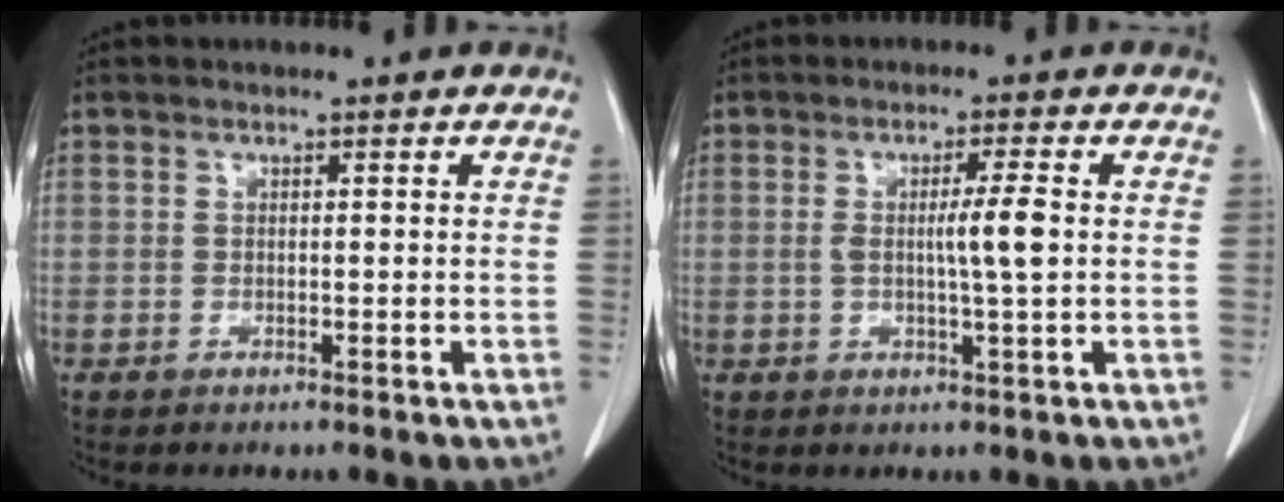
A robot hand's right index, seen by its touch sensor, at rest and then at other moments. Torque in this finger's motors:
{"motor_torque": [0.30, -0.03, 0.17, 0.05]}